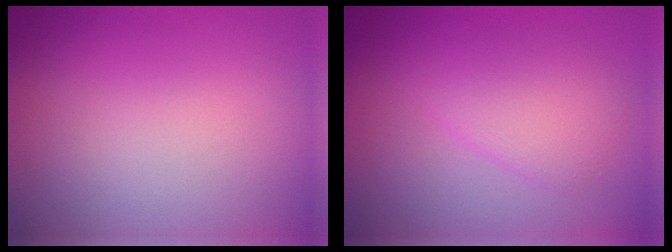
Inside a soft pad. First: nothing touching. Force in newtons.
{"total": 3.2, "press": 3.2, "slide": 0.2}